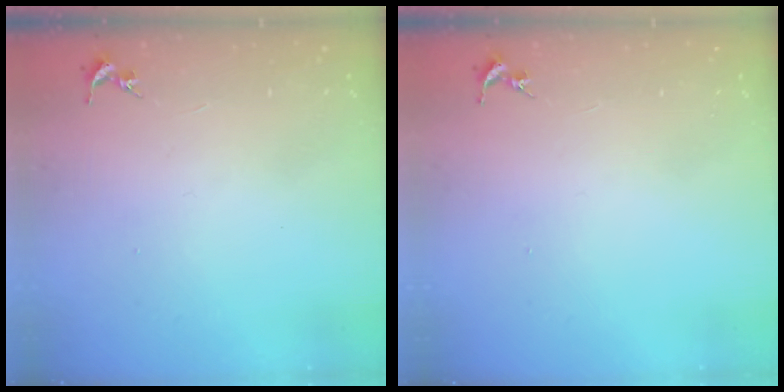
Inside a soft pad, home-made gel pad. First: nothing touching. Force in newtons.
{"total": 0.0}